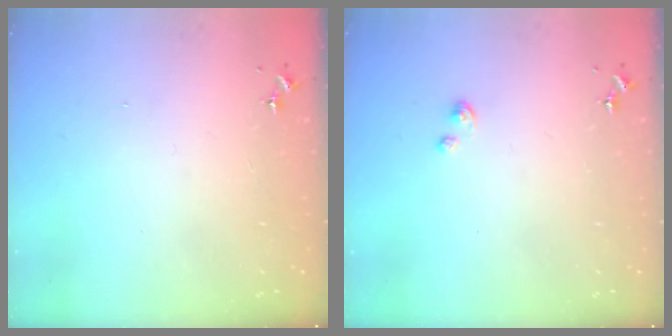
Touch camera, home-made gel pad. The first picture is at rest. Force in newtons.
{"total": 2.8, "press": 2.8, "slide": 0.3}